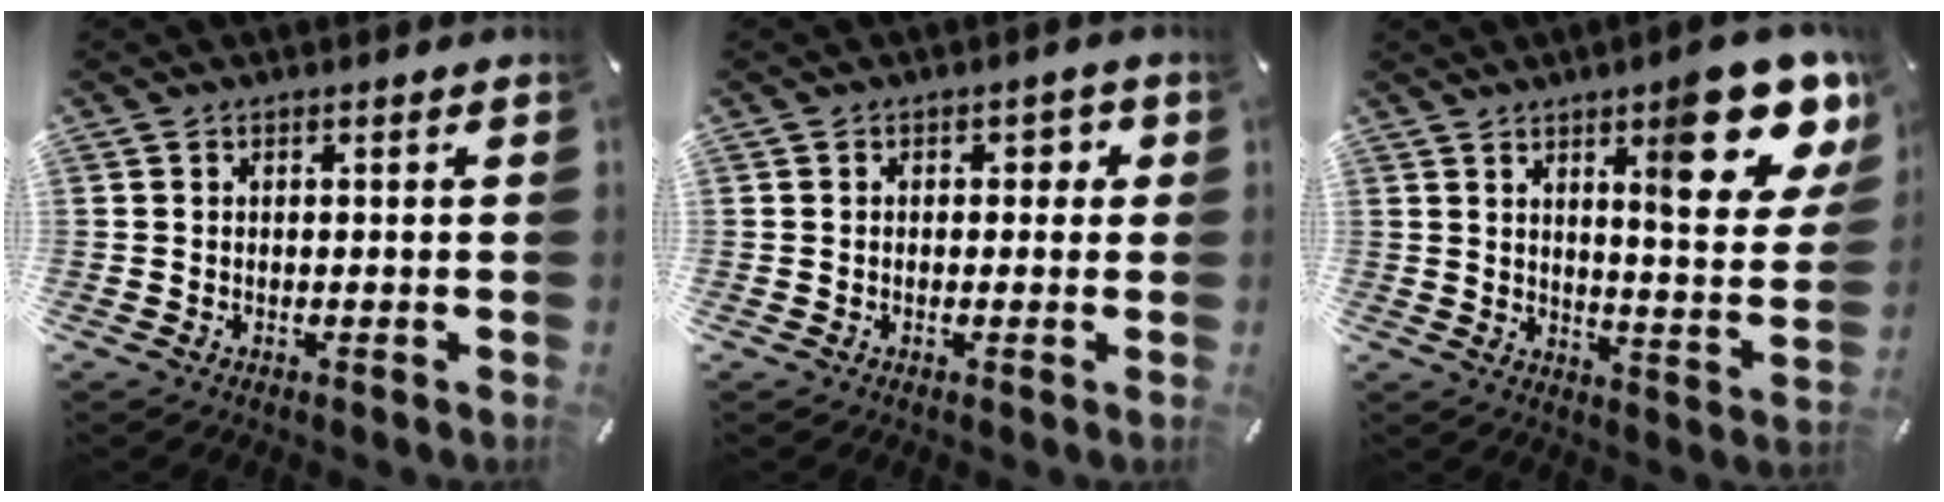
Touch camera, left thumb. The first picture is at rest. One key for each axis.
{"total": 2.0, "fx": -0.3, "fy": 1.6, "fz": 1.2, "tx": -0.011, "ty": 0.003, "tz": -0.013}
{"total": 18.7, "fx": 10.5, "fy": 5.0, "fz": 14.6, "tx": -0.190, "ty": -0.070, "tz": 0.159}